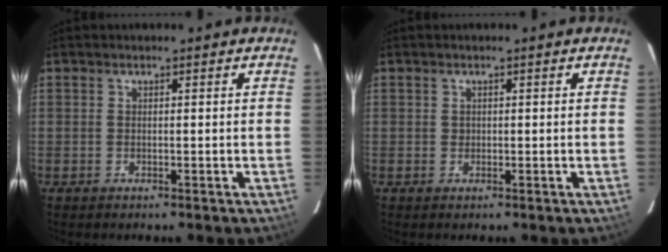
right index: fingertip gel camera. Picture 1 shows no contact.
{"total": 0.5, "force": [0.0, 0.5, 0.1], "torque": [-0.001, 0.002, 0.001]}